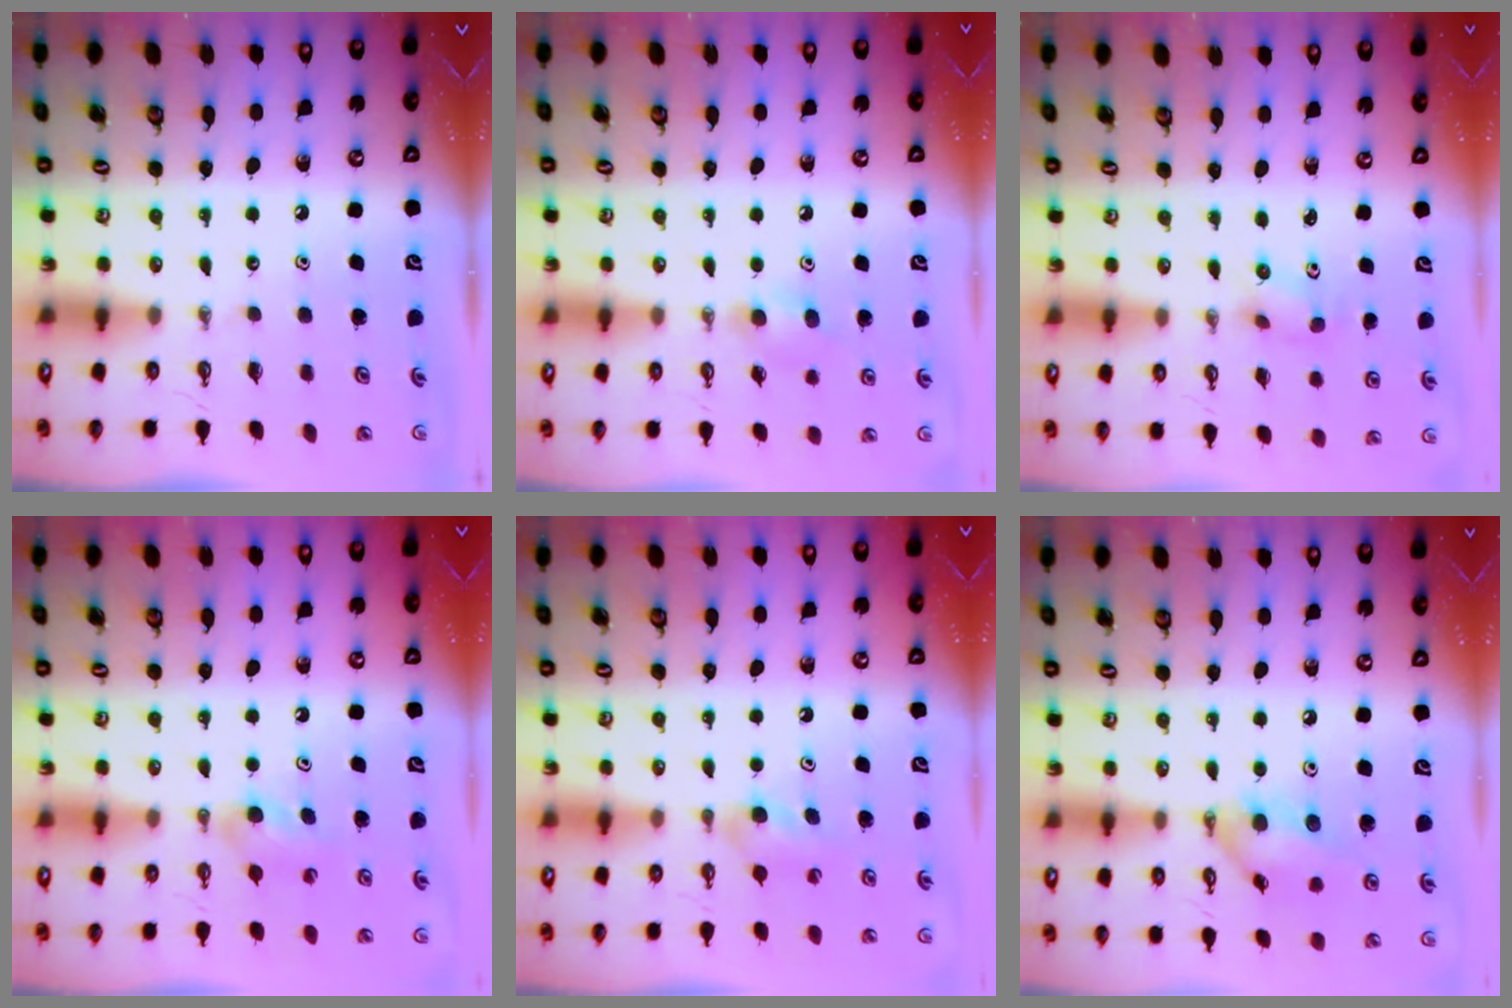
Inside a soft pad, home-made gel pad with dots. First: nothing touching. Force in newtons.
{"total": 5.7, "press": 5.7, "slide": 0.5}
{"total": 2.9, "press": 2.7, "slide": 1.2}
{"total": 3.5, "press": 3.5, "slide": 0.5}
{"total": 4.0, "press": 4.0, "slide": 0.4}
{"total": 11.7, "press": 11.7, "slide": 0.7}